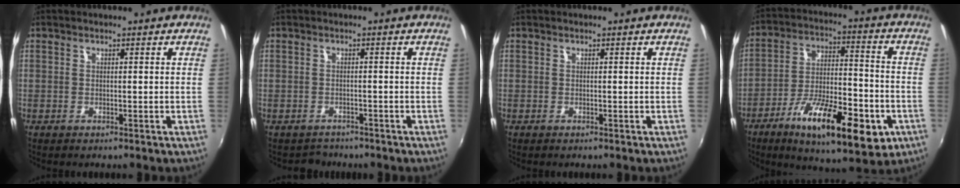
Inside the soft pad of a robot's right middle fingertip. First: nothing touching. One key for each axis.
{"total": 2.5, "fx": -2.0, "fy": 1.4, "fz": -0.5, "tx": 0.000, "ty": 0.006, "tz": -0.033}
{"total": 0.0}
{"total": 19.8, "fx": -9.7, "fy": 6.4, "fz": 16.0, "tx": -0.278, "ty": -0.026, "tz": -0.147}